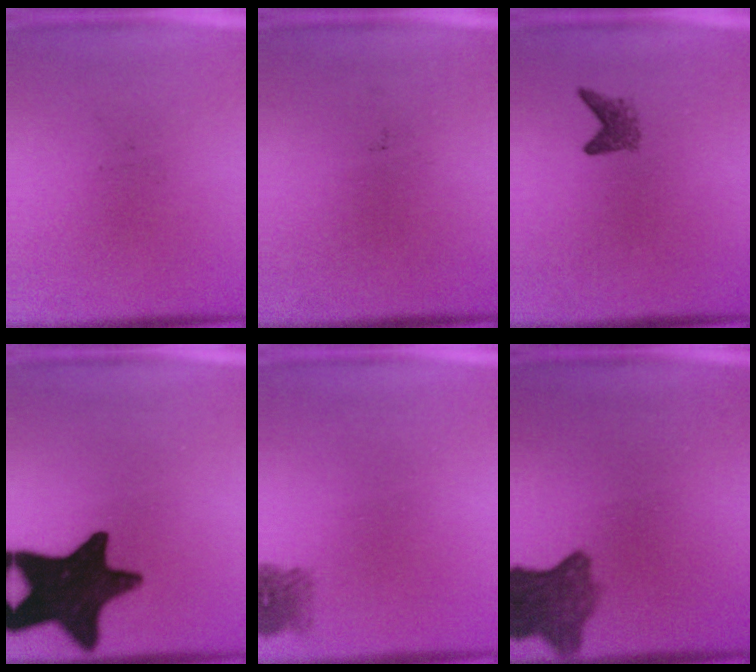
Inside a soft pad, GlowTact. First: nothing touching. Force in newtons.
{"total": 0.0}
{"total": 2.0}
{"total": 18.1}
{"total": 2.1}
{"total": 7.7}